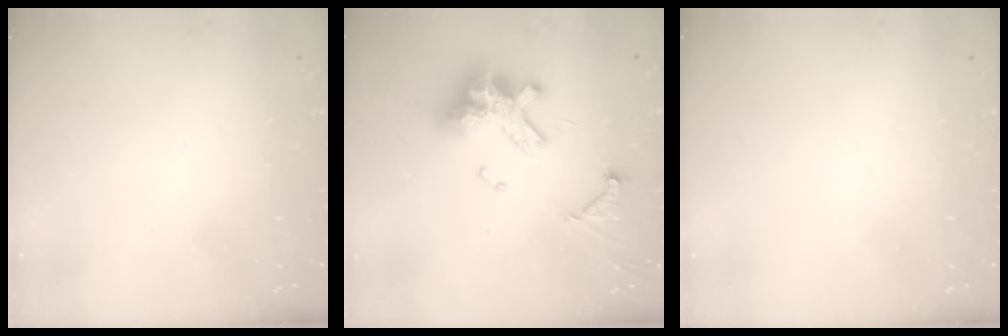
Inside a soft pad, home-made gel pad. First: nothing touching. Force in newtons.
{"total": 14.0, "press": 13.8, "slide": 2.3}
{"total": 0.0}